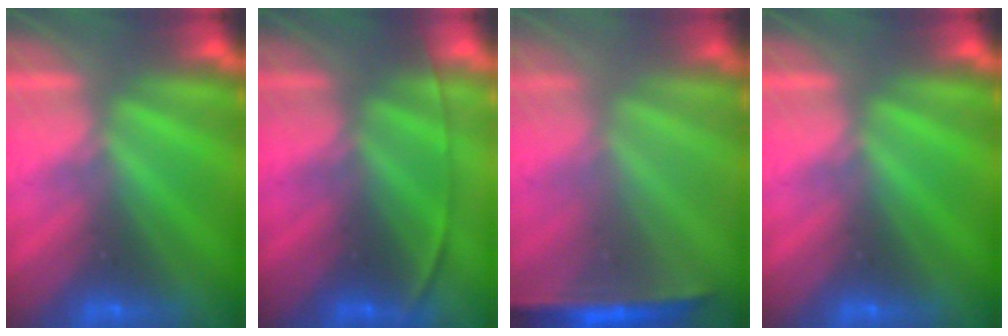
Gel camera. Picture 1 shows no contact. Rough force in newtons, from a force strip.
{"total": 1.7}
{"total": 1.3}
{"total": 0.0}